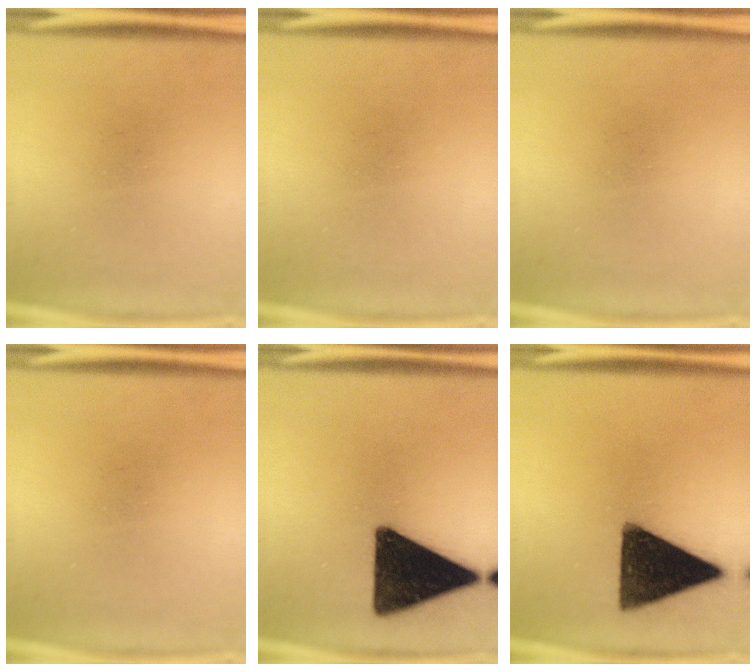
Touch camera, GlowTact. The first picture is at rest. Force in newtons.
{"total": 0.0}
{"total": 0.0}
{"total": 0.0}
{"total": 17.5}
{"total": 16.1}